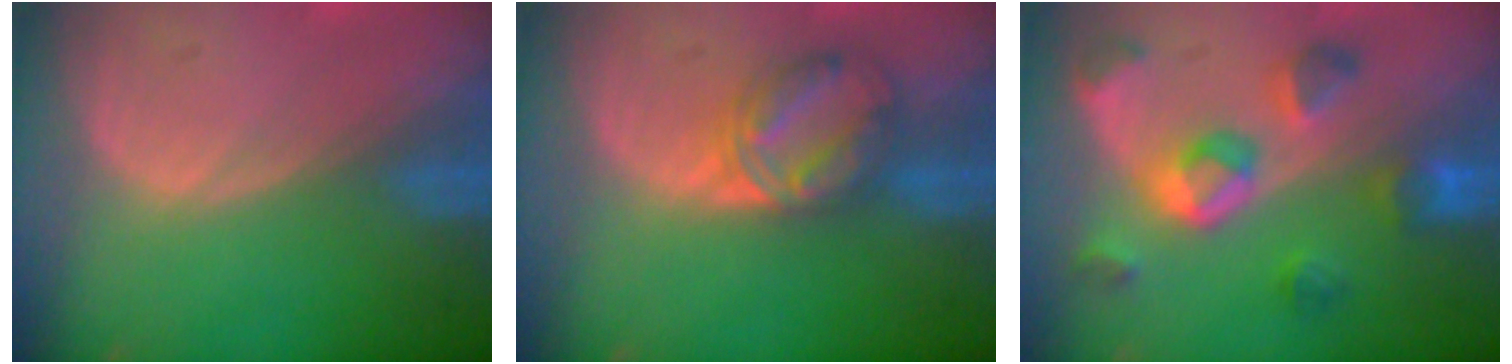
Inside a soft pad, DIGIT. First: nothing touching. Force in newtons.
{"total": 6.2, "press": 6.2, "slide": 0.1}
{"total": 8.3, "press": 8.1, "slide": 1.9}